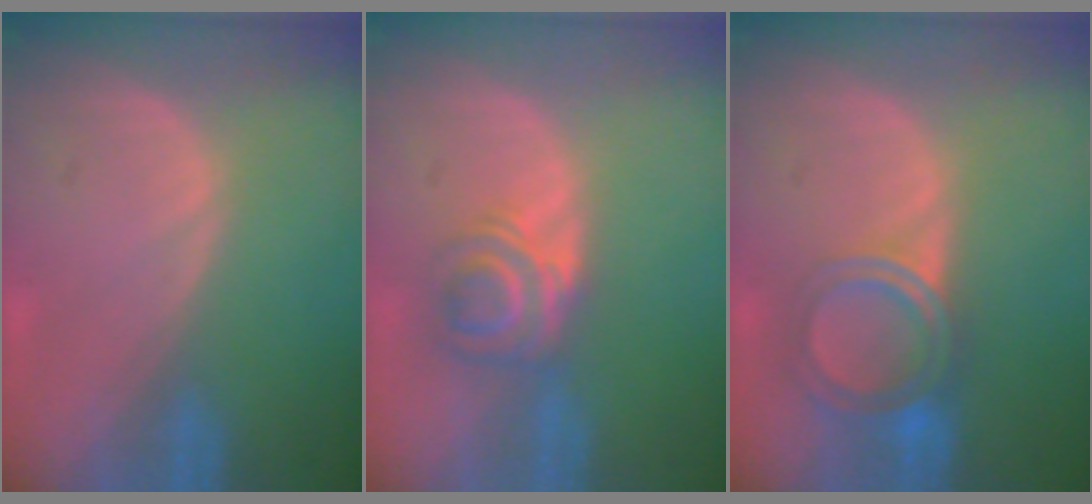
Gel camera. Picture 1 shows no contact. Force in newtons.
{"total": 5.9, "press": 4.8, "slide": 3.4}
{"total": 6.1, "press": 5.3, "slide": 3.0}